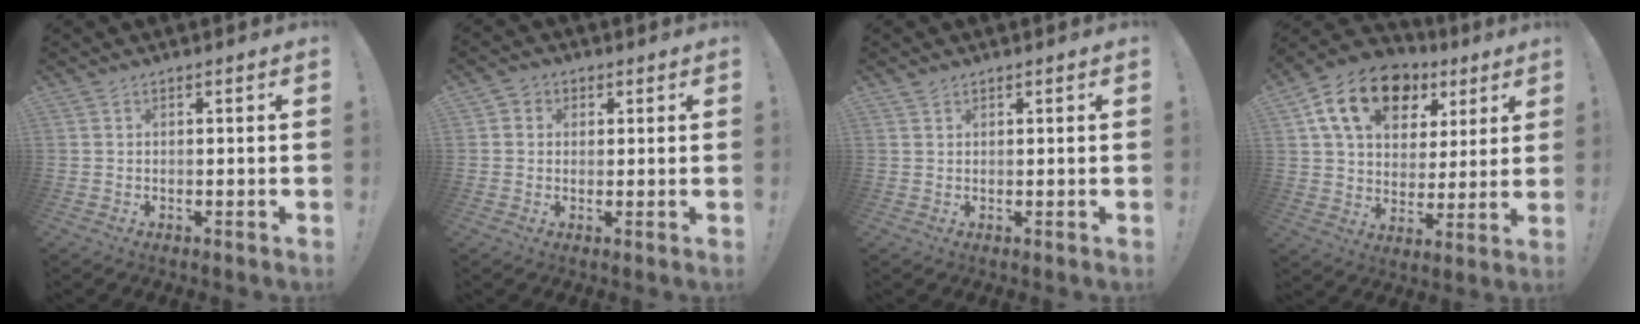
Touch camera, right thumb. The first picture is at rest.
{"total": 3.0, "force": [0.2, 2.8, 1.0], "torque": [-0.010, 0.003, 0.002]}
{"total": 0.9, "force": [0.7, 0.4, 0.2], "torque": [-0.003, -0.002, 0.014]}
{"total": 18.0, "force": [8.6, 11.8, 10.6], "torque": [-0.169, -0.028, 0.156]}